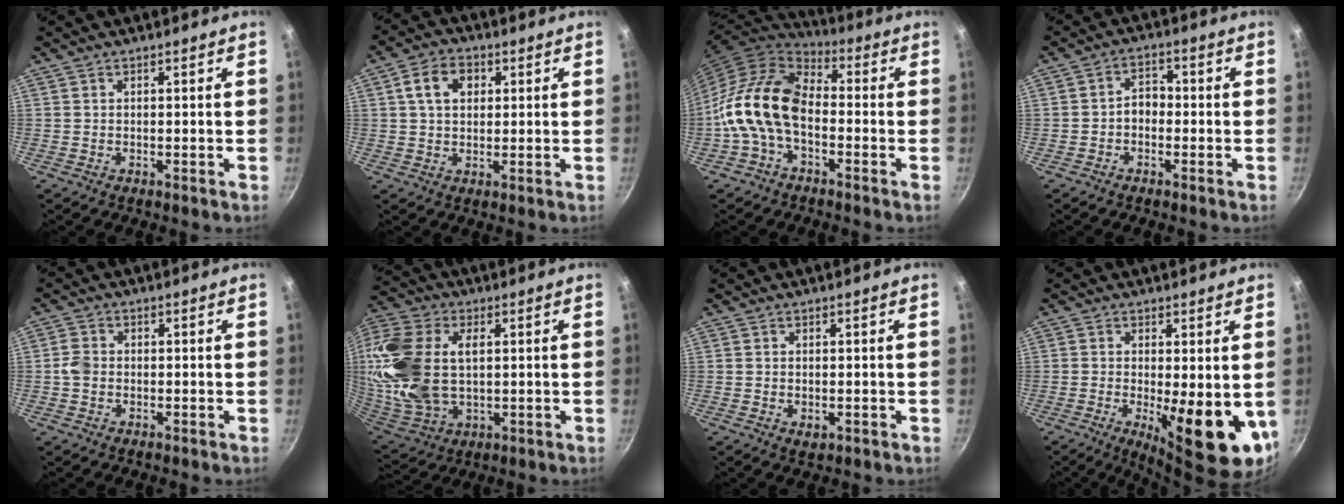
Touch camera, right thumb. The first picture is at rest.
{"total": 7.3, "force": [2.1, 5.3, 4.5], "torque": [-0.061, 0.008, 0.028]}
{"total": 14.7, "force": [-3.3, 9.0, 11.1], "torque": [-0.193, 0.042, -0.082]}
{"total": 3.7, "force": [-1.1, 2.6, 2.3], "torque": [-0.022, 0.022, -0.026]}
{"total": 2.9, "force": [-0.5, 2.4, 1.6], "torque": [-0.028, 0.010, -0.015]}
{"total": 25.2, "force": [4.0, 16.4, 18.7], "torque": [-0.421, 0.002, 0.075]}
{"total": 1.9, "force": [-0.3, 1.1, 1.5], "torque": [-0.023, -0.004, -0.002]}
{"total": 13.2, "force": [-2.1, 4.1, 12.4], "torque": [-0.152, -0.015, -0.016]}